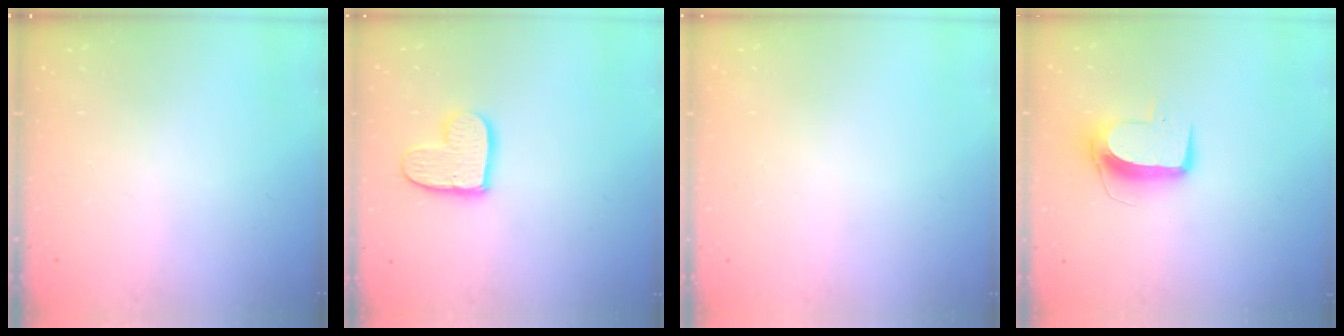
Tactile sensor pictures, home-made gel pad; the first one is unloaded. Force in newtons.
{"total": 12.1, "press": 12.0, "slide": 0.9}
{"total": 0.0}
{"total": 10.0, "press": 10.0, "slide": 0.3}